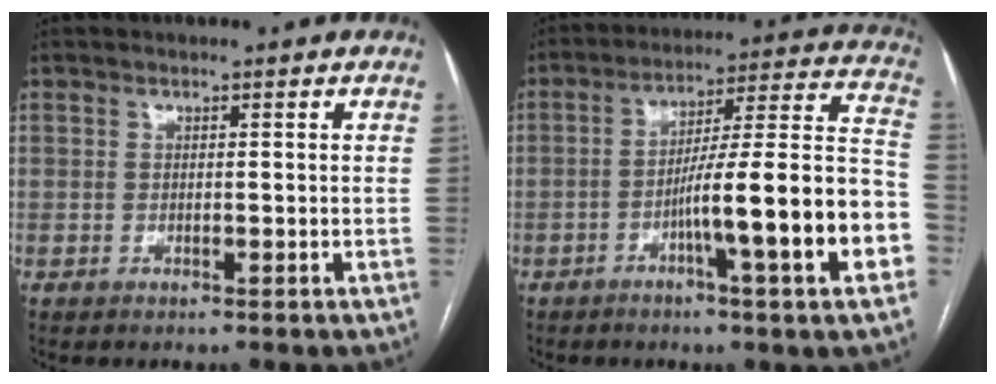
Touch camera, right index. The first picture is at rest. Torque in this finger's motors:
{"motor_torque": [1.27, -0.75, 0.54, 0.11]}